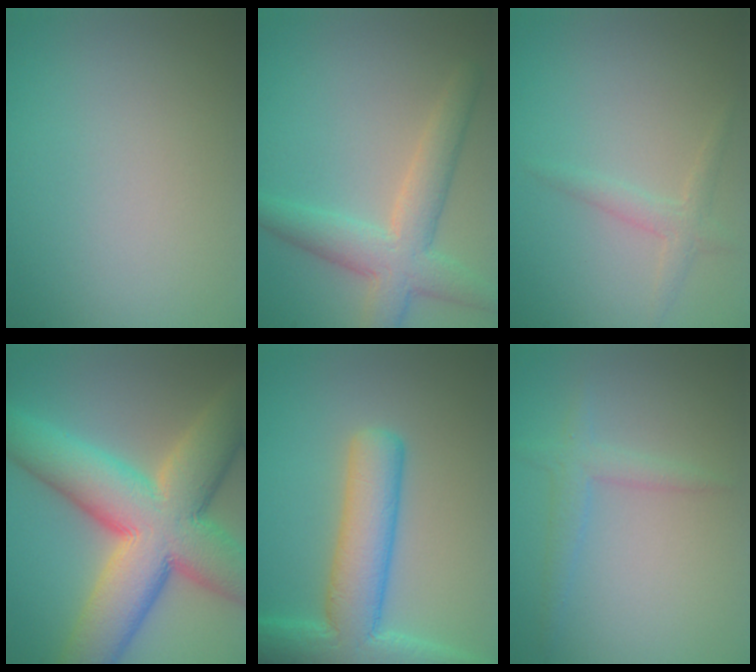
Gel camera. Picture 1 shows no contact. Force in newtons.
{"total": 5.1, "press": 5.1, "slide": 0.1}
{"total": 1.4, "press": 1.4, "slide": 0.0}
{"total": 14.1, "press": 14.1, "slide": 0.6}
{"total": 8.9, "press": 8.8, "slide": 0.4}
{"total": 1.9, "press": 1.9, "slide": 0.1}